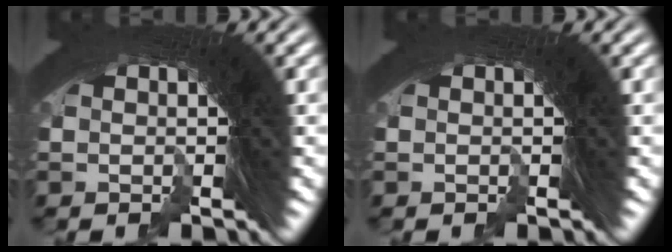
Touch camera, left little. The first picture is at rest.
{"total": 0.0}